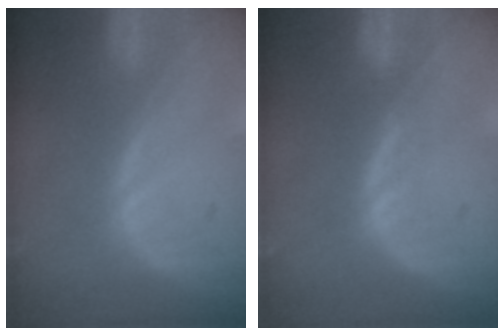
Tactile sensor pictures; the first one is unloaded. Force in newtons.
{"total": 1.5, "press": 1.5, "slide": 0.2}